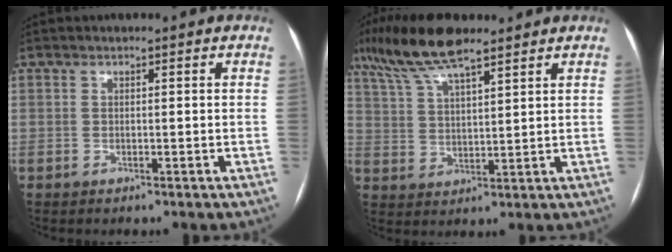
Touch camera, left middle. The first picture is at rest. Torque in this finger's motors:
{"motor_torque": [1.18, -0.96, 0.16, 0.06]}